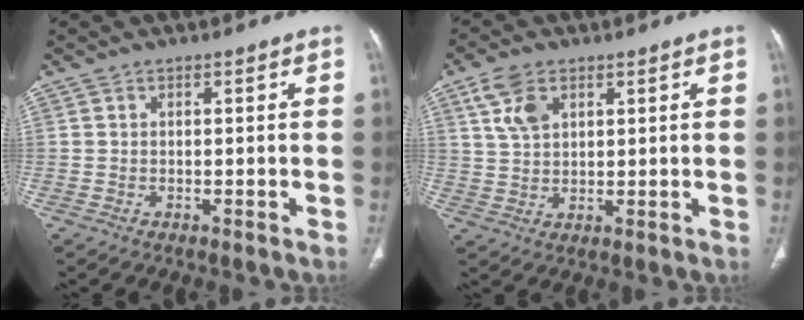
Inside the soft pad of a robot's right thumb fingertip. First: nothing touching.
{"total": 6.6, "force": [3.1, 4.0, 4.2], "torque": [-0.076, -0.005, 0.068]}